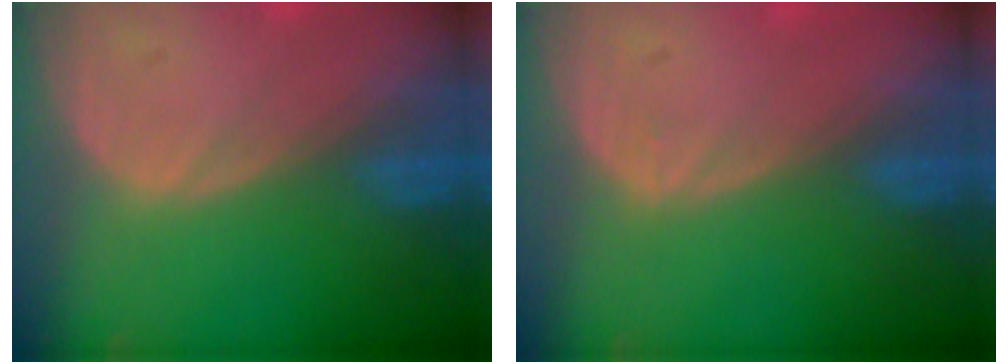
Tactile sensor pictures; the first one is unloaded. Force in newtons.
{"total": 0.5, "press": 0.2, "slide": 0.5}